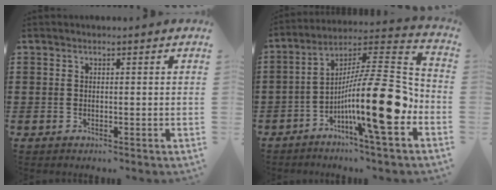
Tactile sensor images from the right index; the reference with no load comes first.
{"total": 17.2, "force": [-4.9, 2.7, 16.2], "torque": [-0.277, -0.012, -0.084]}